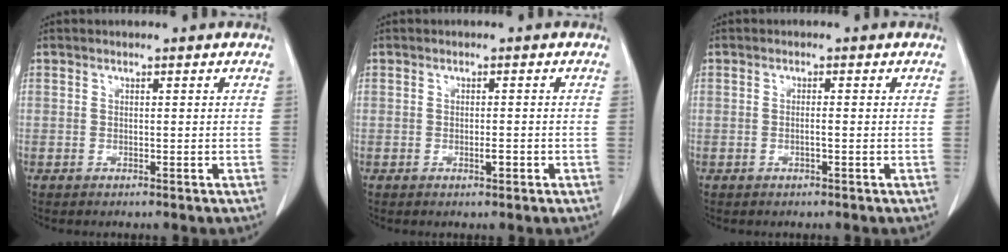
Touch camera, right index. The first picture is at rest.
{"total": 1.4, "force": [-0.5, 0.4, 1.2], "torque": [-0.023, 0.000, -0.007]}
{"total": 1.0, "force": [-0.3, 0.0, 0.9], "torque": [-0.018, 0.000, -0.005]}